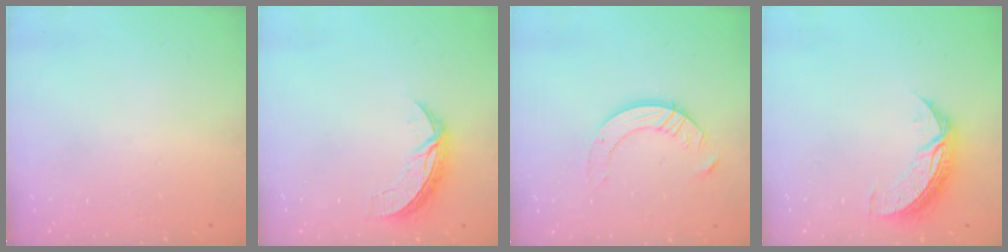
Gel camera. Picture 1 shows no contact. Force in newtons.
{"total": 7.1, "press": 7.0, "slide": 0.7}
{"total": 9.2, "press": 9.1, "slide": 0.8}
{"total": 8.3, "press": 8.3, "slide": 0.5}